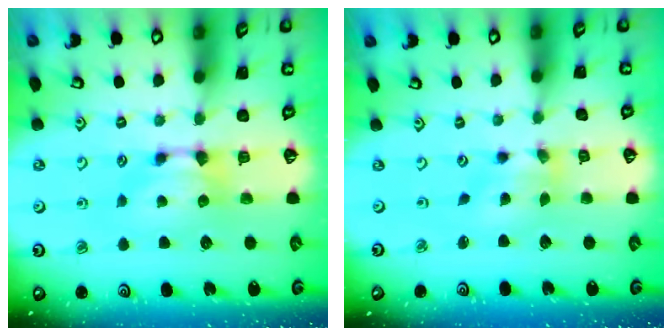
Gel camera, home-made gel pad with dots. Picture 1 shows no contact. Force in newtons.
{"total": 1.6, "press": 0.2, "slide": 1.5}